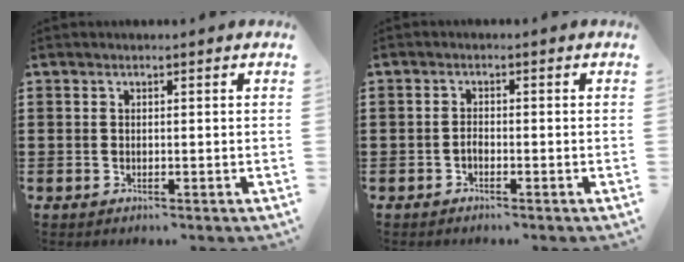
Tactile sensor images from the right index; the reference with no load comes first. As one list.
[{"total": 1.1, "force": [-0.7, 0.6, 0.5], "torque": [-0.013, -0.003, -0.013]}]